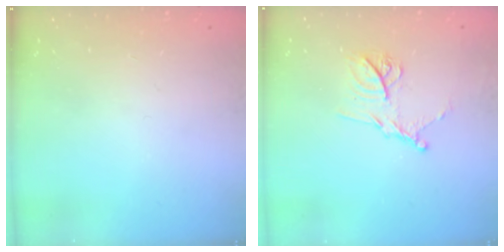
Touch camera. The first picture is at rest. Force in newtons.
{"total": 12.6, "press": 12.5, "slide": 0.9}